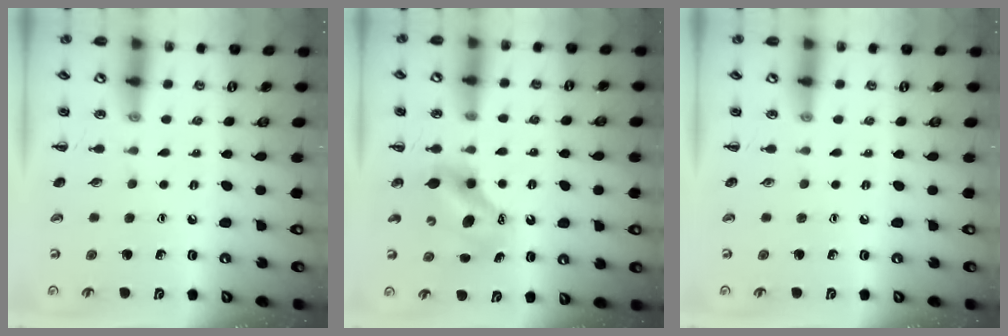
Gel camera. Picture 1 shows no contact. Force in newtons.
{"total": 7.1, "press": 6.9, "slide": 1.5}
{"total": 0.0}